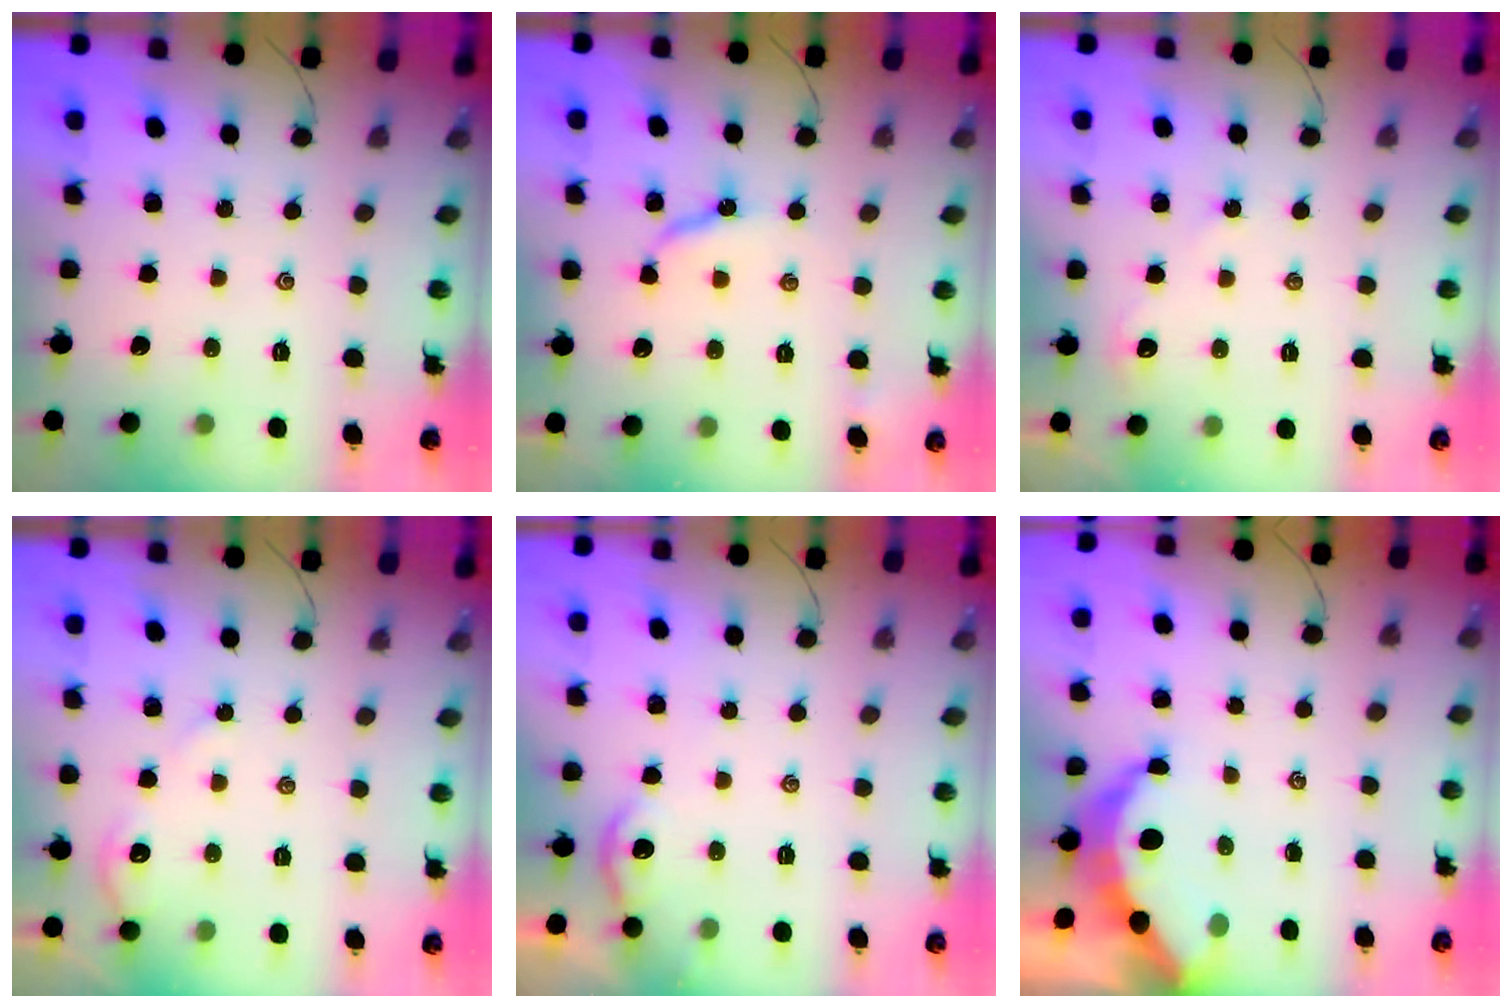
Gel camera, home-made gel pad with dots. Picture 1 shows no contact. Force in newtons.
{"total": 5.5, "press": 5.5, "slide": 0.7}
{"total": 2.3, "press": 2.3, "slide": 0.2}
{"total": 3.3, "press": 3.3, "slide": 0.3}
{"total": 2.0, "press": 1.9, "slide": 0.5}
{"total": 6.5, "press": 6.4, "slide": 0.9}